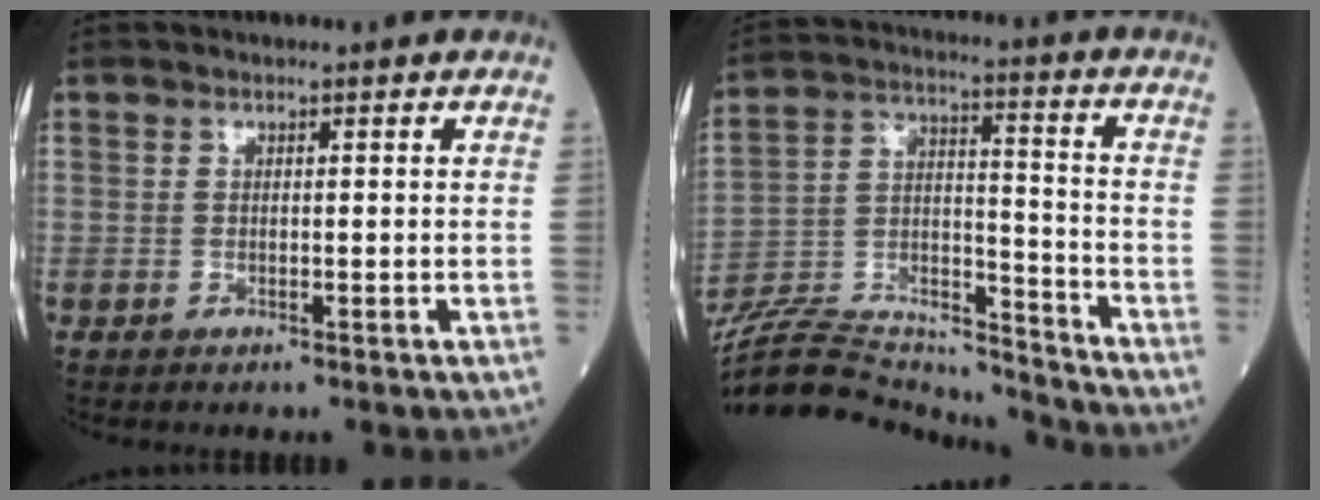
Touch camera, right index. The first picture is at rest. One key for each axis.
{"total": 20.4, "fx": -19.7, "fy": 2.5, "fz": 4.8, "tx": -0.111, "ty": 0.020, "tz": -0.325}